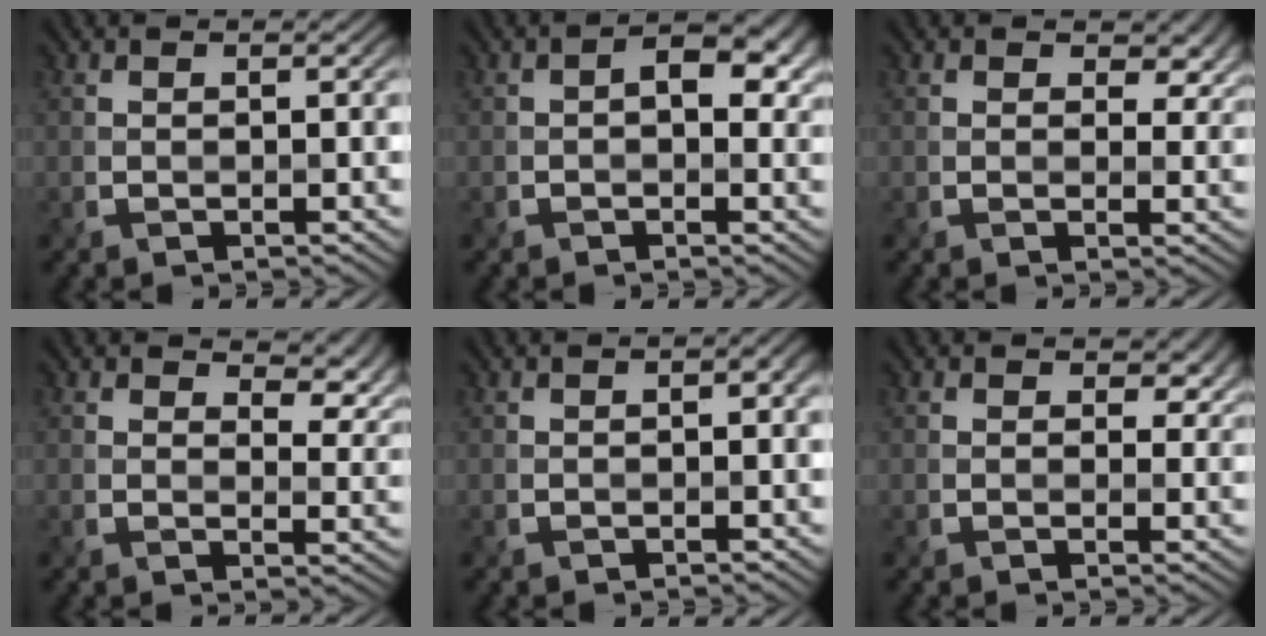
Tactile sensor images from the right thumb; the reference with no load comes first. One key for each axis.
{"total": 5.1, "fx": 0.5, "fy": 3.1, "fz": 4.0, "tx": -0.050, "ty": 0.001, "tz": 0.005}
{"total": 4.3, "fx": 1.9, "fy": 2.8, "fz": 2.6, "tx": -0.035, "ty": -0.008, "tz": 0.027}
{"total": 6.0, "fx": 3.7, "fy": 3.0, "fz": 3.7, "tx": -0.049, "ty": -0.003, "tz": 0.055}
{"total": 2.3, "fx": 0.0, "fy": 1.0, "fz": 2.1, "tx": -0.030, "ty": 0.002, "tz": 0.001}
{"total": 3.1, "fx": 1.2, "fy": 2.2, "fz": 1.8, "tx": -0.027, "ty": -0.006, "tz": 0.018}